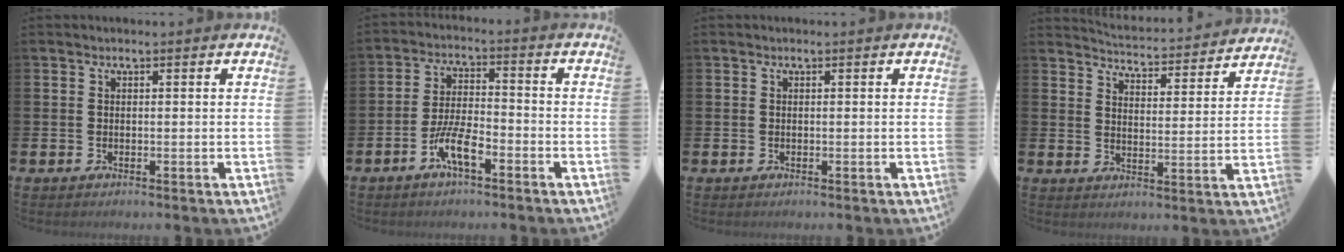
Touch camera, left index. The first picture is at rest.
{"total": 5.8, "force": [-3.0, 1.7, 4.7], "torque": [-0.104, 0.000, -0.060]}
{"total": 0.0}
{"total": 4.4, "force": [4.4, 0.2, 0.2], "torque": [-0.016, -0.042, 0.071]}